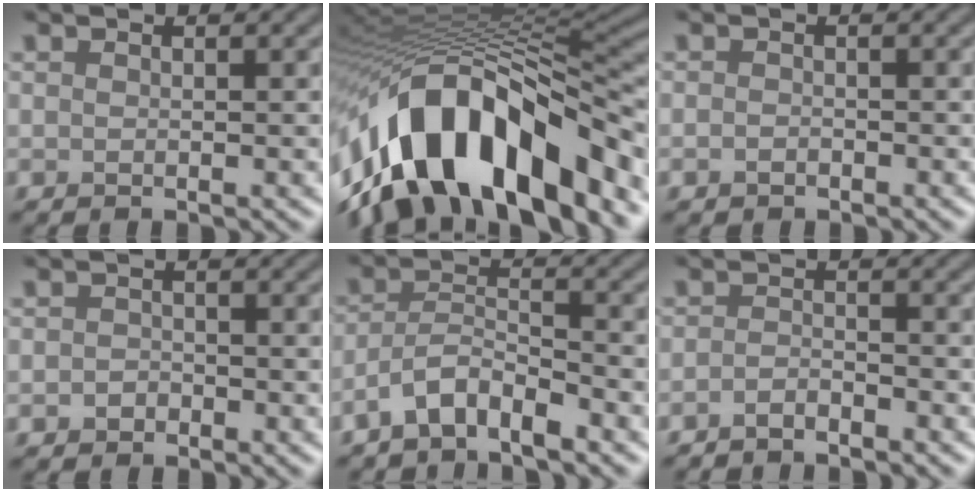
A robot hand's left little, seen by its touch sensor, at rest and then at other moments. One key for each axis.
{"total": 15.8, "fx": -6.9, "fy": 8.1, "fz": 11.7, "tx": -0.193, "ty": 0.019, "tz": -0.117}
{"total": 0.7, "fx": -0.4, "fy": 0.5, "fz": 0.3, "tx": -0.005, "ty": 0.000, "tz": -0.009}
{"total": 1.0, "fx": -0.5, "fy": 0.8, "fz": 0.3, "tx": -0.003, "ty": 0.002, "tz": -0.011}
{"total": 3.6, "fx": -2.8, "fy": 1.1, "fz": 2.1, "tx": -0.039, "ty": 0.007, "tz": -0.062}
{"total": 1.6, "fx": -1.4, "fy": 0.3, "fz": 0.5, "tx": -0.010, "ty": 0.001, "tz": -0.031}